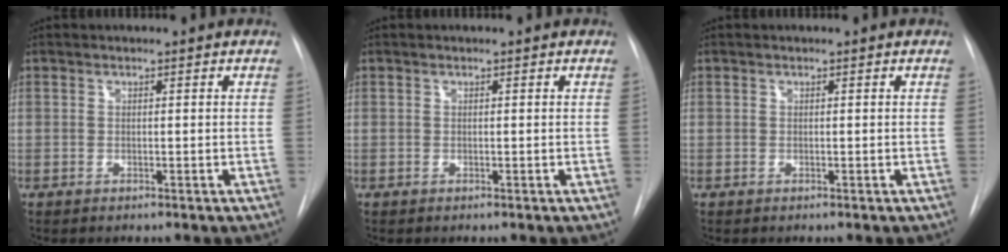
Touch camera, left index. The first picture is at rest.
{"total": 0.0}
{"total": 0.0}